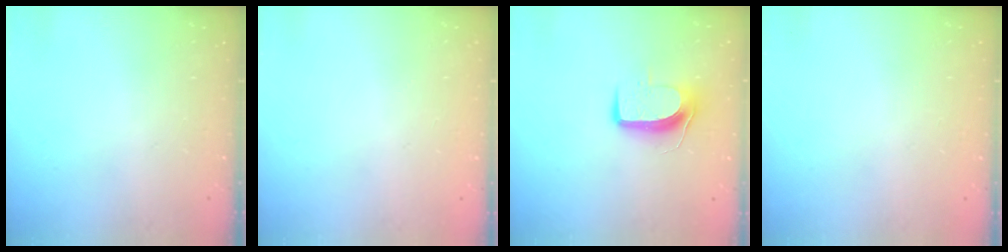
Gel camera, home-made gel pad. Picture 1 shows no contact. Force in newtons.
{"total": 0.0}
{"total": 8.9, "press": 8.9, "slide": 0.3}
{"total": 0.0}